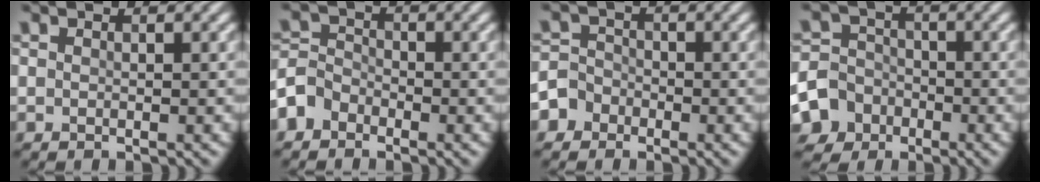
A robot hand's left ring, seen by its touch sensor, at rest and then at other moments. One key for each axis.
{"total": 2.8, "fx": -1.8, "fy": 2.0, "fz": 0.8, "tx": -0.020, "ty": 0.007, "tz": -0.047}
{"total": 2.8, "fx": -1.6, "fy": 2.2, "fz": 0.3, "tx": 0.016, "ty": 0.004, "tz": -0.037}
{"total": 6.3, "fx": -3.3, "fy": 5.3, "fz": 1.0, "tx": -0.007, "ty": -0.009, "tz": -0.084}